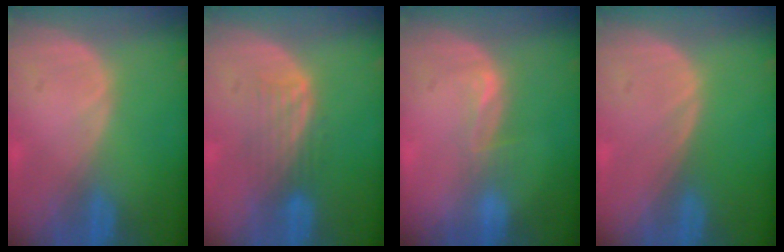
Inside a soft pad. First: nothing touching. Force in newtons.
{"total": 4.3, "press": 3.7, "slide": 2.2}
{"total": 2.2, "press": 1.7, "slide": 1.4}
{"total": 0.0}